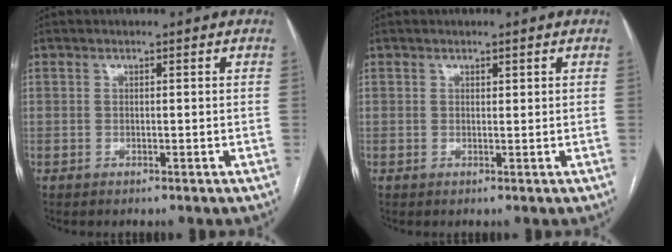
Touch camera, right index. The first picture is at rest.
{"total": 0.5, "force": [0.4, 0.3, 0.3], "torque": [-0.002, -0.002, 0.005]}